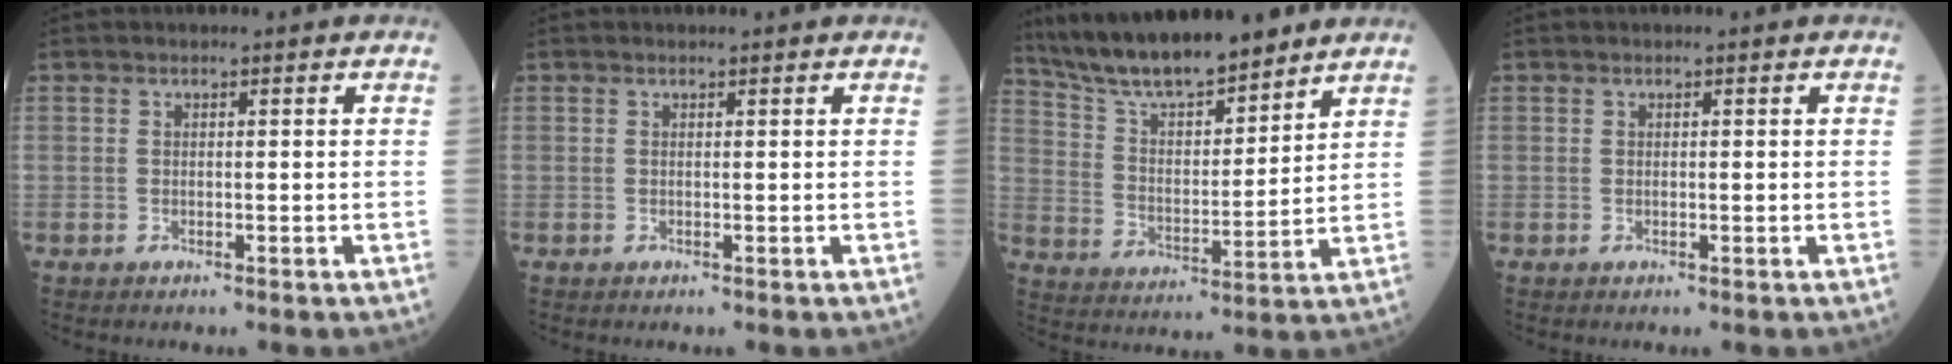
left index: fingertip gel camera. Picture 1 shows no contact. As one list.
[{"total": 0.8, "force": [0.8, 0.0, 0.2], "torque": [-0.011, 0.001, 0.010]}, {"total": 15.8, "force": [13.8, 2.6, 7.2], "torque": [-0.130, 0.009, 0.246]}, {"total": 0.0}]